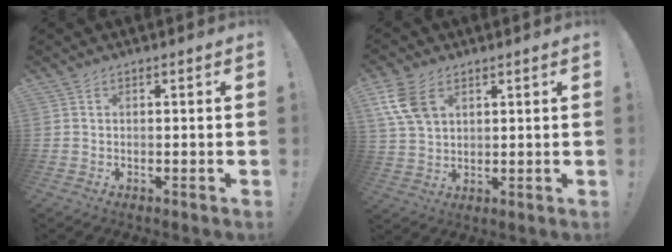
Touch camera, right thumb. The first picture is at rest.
{"total": 9.8, "force": [4.4, 6.2, 6.2], "torque": [-0.125, -0.004, 0.087]}